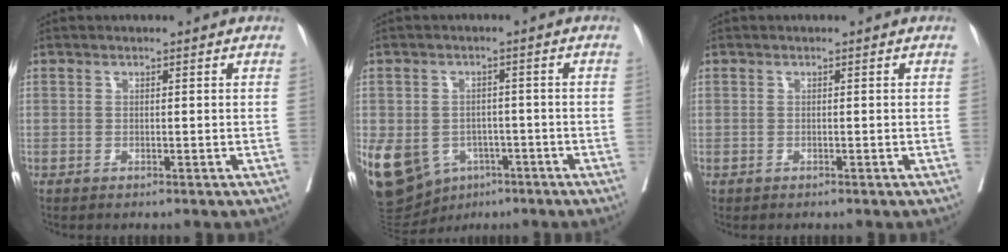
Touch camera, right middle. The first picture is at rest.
{"total": 19.1, "force": [-7.9, 14.8, 9.3], "torque": [-0.257, -0.003, -0.108]}
{"total": 0.0}